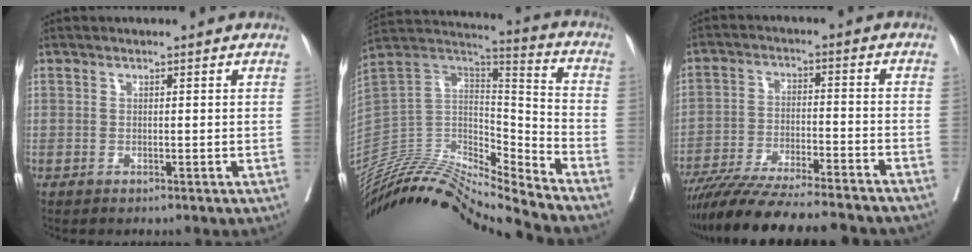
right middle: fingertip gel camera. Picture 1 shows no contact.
{"total": 21.5, "force": [-20.2, 1.0, 7.3], "torque": [-0.138, 0.030, -0.356]}
{"total": 20.4, "force": [-18.1, 1.5, 9.2], "torque": [-0.146, -0.030, -0.274]}